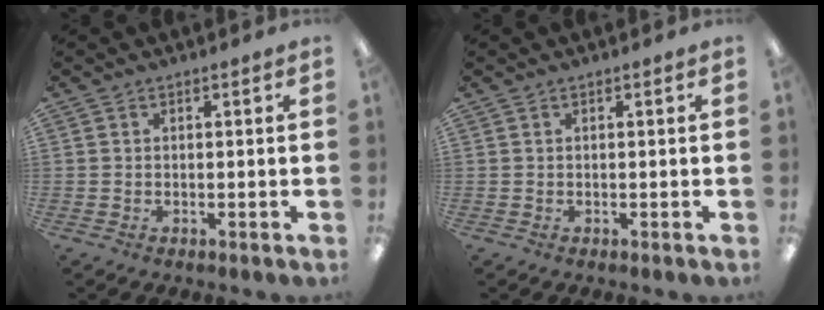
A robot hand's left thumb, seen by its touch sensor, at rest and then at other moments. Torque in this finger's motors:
{"motor_torque": [0.01, 0.00, 0.01, -0.01, 0.00]}